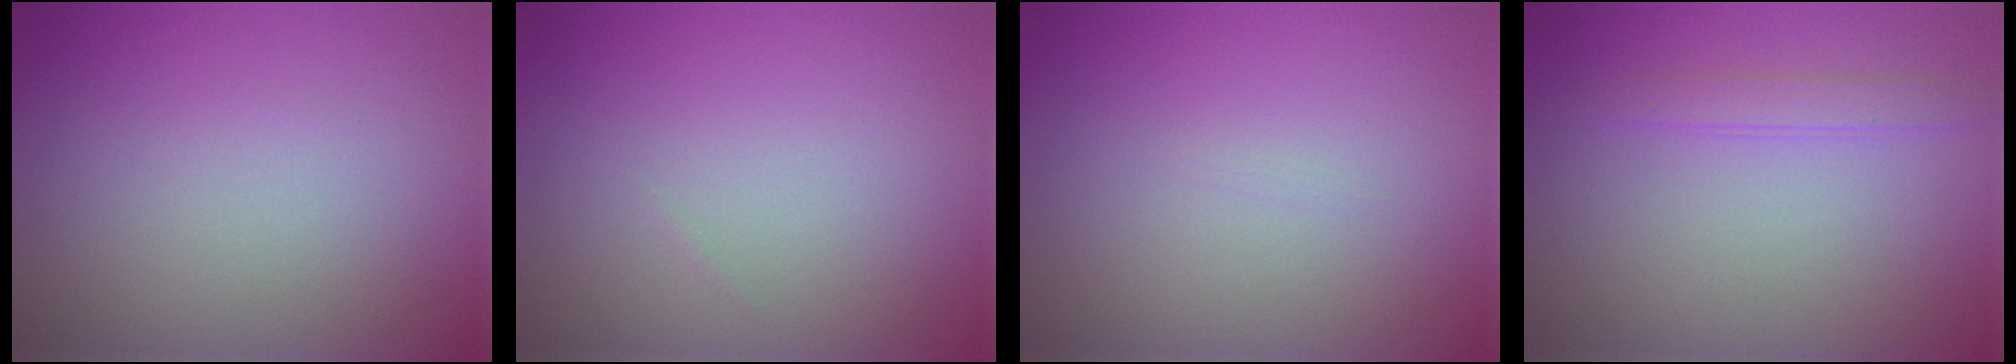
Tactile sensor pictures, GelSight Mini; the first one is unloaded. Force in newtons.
{"total": 0.0}
{"total": 0.0}
{"total": 1.5, "press": 1.5, "slide": 0.1}